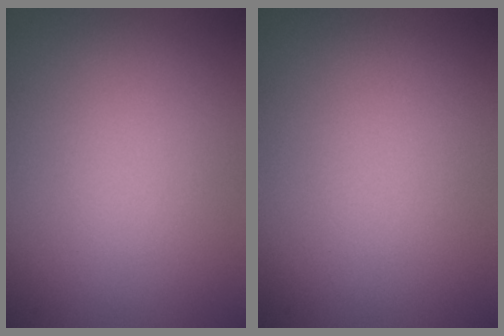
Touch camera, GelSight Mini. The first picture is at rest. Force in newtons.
{"total": 0.0}